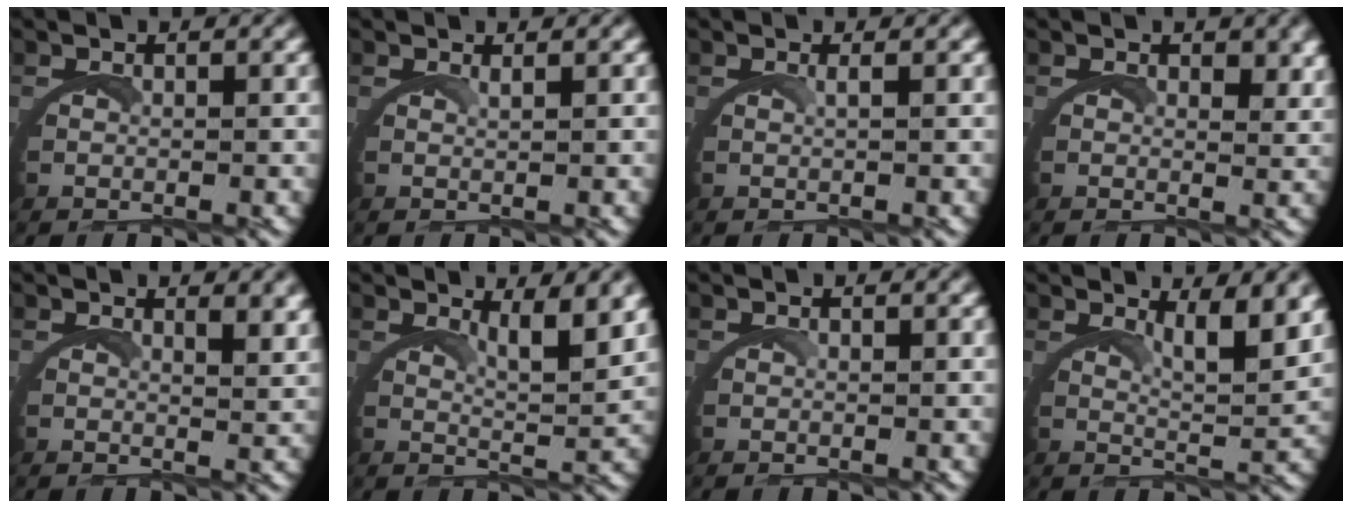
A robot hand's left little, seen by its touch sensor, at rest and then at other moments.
{"total": 0.9, "force": [0.7, -0.5, 0.4], "torque": [-0.010, 0.000, 0.012]}
{"total": 0.8, "force": [0.2, -0.2, 0.7], "torque": [-0.017, 0.003, 0.002]}
{"total": 1.6, "force": [1.5, 0.2, 0.7], "torque": [-0.018, -0.007, 0.022]}
{"total": 2.0, "force": [1.8, -0.2, 1.0], "torque": [-0.020, -0.008, 0.026]}
{"total": 3.8, "force": [2.7, -0.1, 2.7], "torque": [-0.048, -0.011, 0.043]}
{"total": 0.0}
{"total": 4.2, "force": [2.8, 0.1, 3.1], "torque": [-0.052, -0.013, 0.045]}